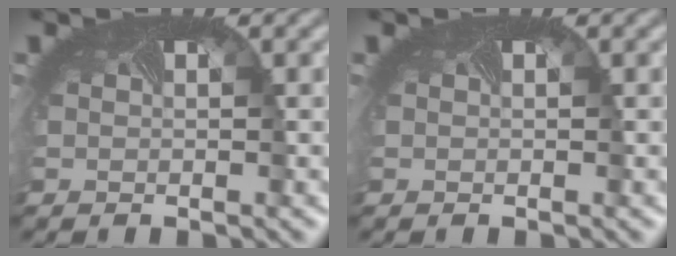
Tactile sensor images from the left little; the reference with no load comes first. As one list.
[{"total": 0.0}]